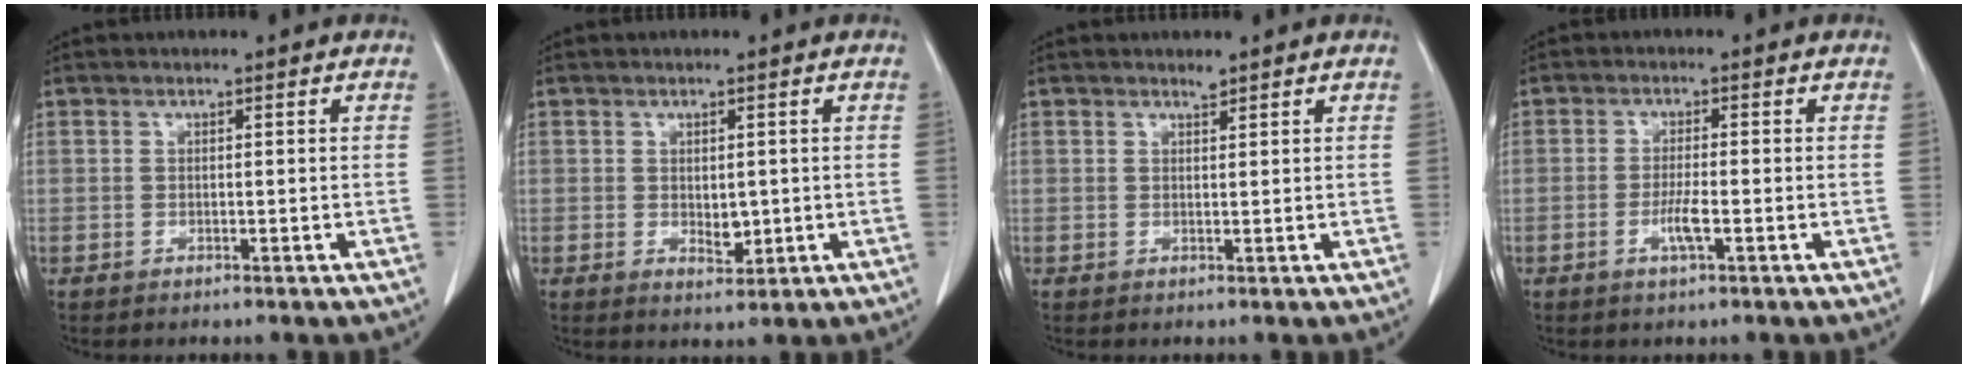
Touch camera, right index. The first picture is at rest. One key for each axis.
{"total": 2.6, "fx": 0.0, "fy": 1.5, "fz": 2.1, "tx": -0.033, "ty": -0.007, "tz": 0.007}
{"total": 0.8, "fx": 0.7, "fy": 0.1, "fz": 0.2, "tx": -0.009, "ty": -0.005, "tz": 0.013}
{"total": 3.2, "fx": -1.1, "fy": 0.2, "fz": 3.0, "tx": -0.060, "ty": -0.004, "tz": -0.022}